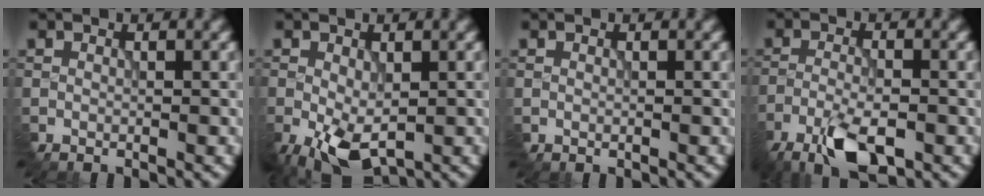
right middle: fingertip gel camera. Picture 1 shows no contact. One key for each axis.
{"total": 5.4, "fx": -1.7, "fy": 3.0, "fz": 4.1, "tx": -0.104, "ty": -0.016, "tz": -0.024}
{"total": 0.0}
{"total": 6.1, "fx": -3.9, "fy": 2.0, "fz": 4.1, "tx": -0.088, "ty": -0.010, "tz": -0.070}